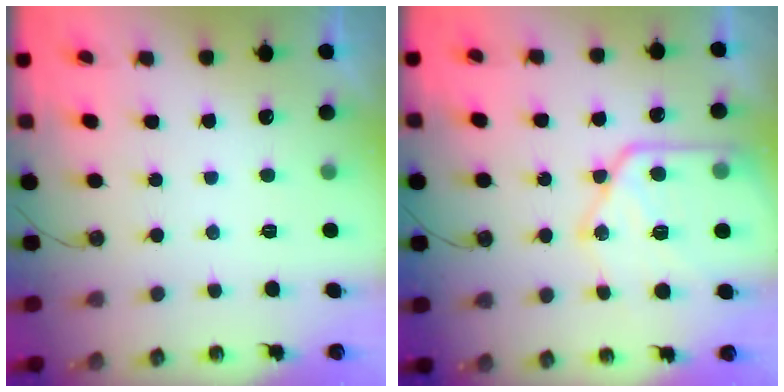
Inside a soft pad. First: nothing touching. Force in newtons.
{"total": 18.7, "press": 18.6, "slide": 1.7}